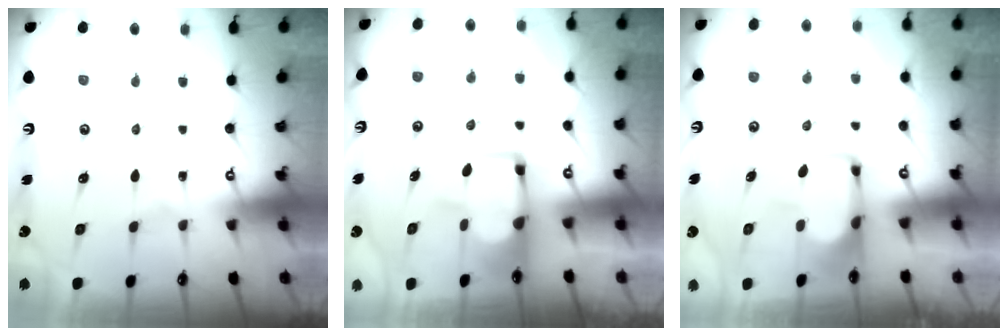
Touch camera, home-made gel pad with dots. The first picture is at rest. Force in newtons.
{"total": 1.7, "press": 1.4, "slide": 0.8}
{"total": 1.8, "press": 1.7, "slide": 0.5}